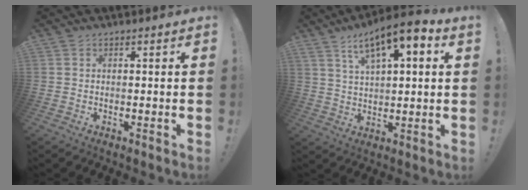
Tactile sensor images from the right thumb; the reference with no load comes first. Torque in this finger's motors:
{"motor_torque": [0.63, 0.94, 0.61, 0.61, 0.31]}